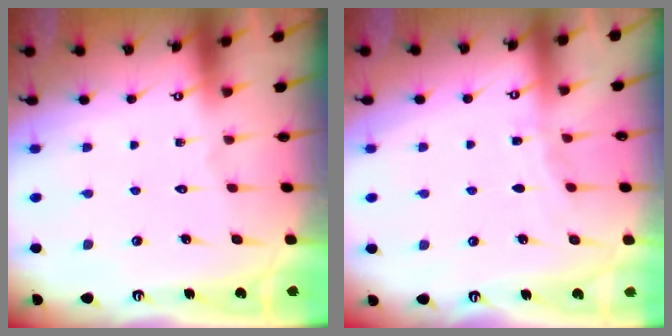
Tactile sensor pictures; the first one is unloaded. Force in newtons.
{"total": 4.5, "press": 4.5, "slide": 0.5}